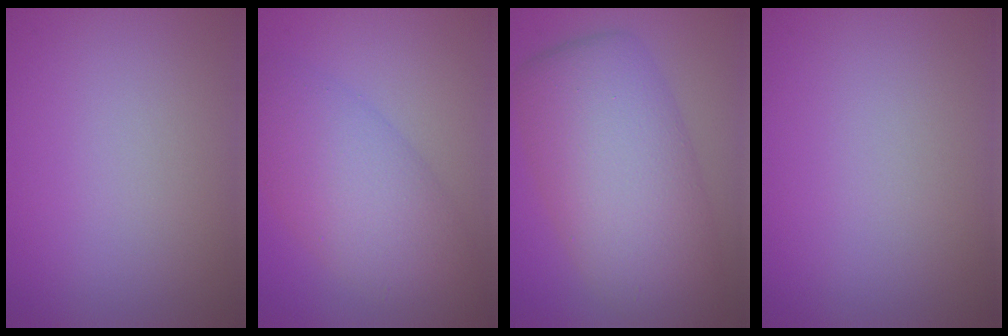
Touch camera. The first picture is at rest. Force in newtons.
{"total": 7.2, "press": 7.2, "slide": 0.1}
{"total": 10.3, "press": 10.3, "slide": 0.5}
{"total": 0.0}